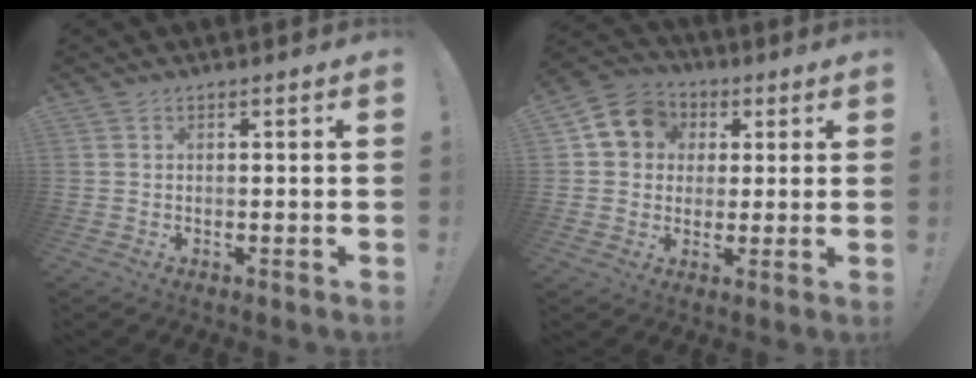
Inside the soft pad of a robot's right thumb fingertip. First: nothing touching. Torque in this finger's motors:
{"motor_torque": [-0.01, 0.92, 0.13, 0.00, 0.20]}